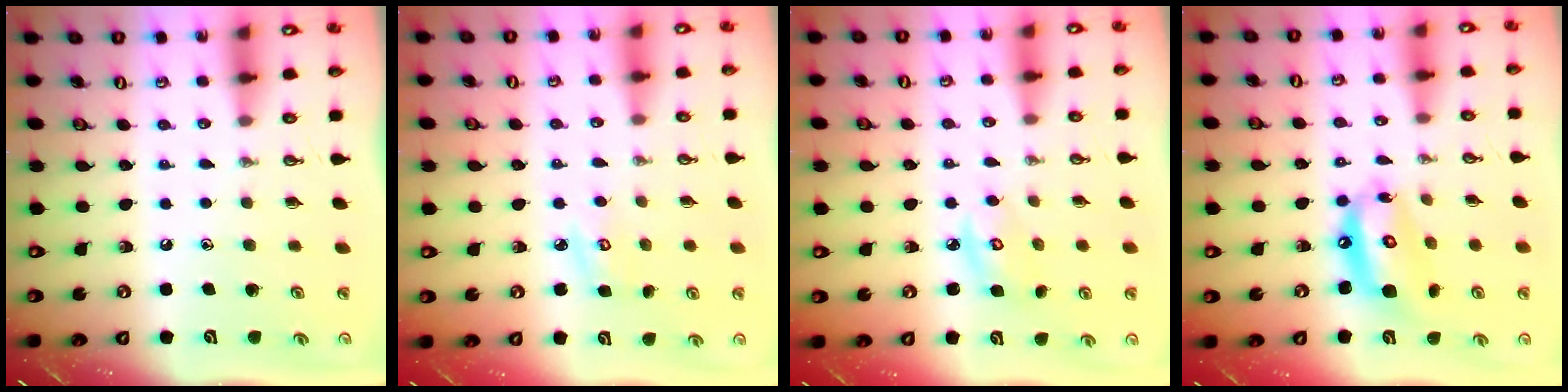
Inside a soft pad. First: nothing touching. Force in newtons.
{"total": 4.7, "press": 4.7, "slide": 0.3}
{"total": 4.8, "press": 4.7, "slide": 0.2}
{"total": 12.9, "press": 12.7, "slide": 1.9}